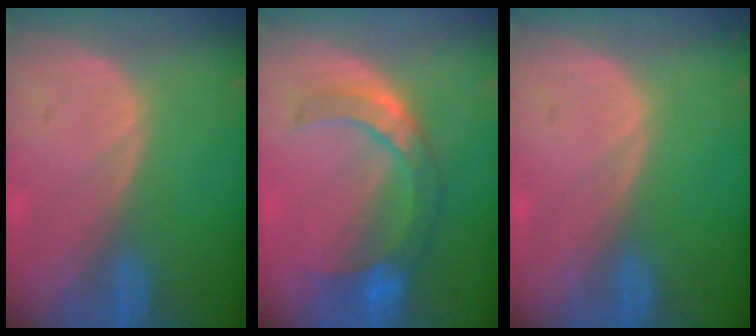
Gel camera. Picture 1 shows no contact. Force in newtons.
{"total": 7.6, "press": 7.3, "slide": 2.2}
{"total": 0.0}